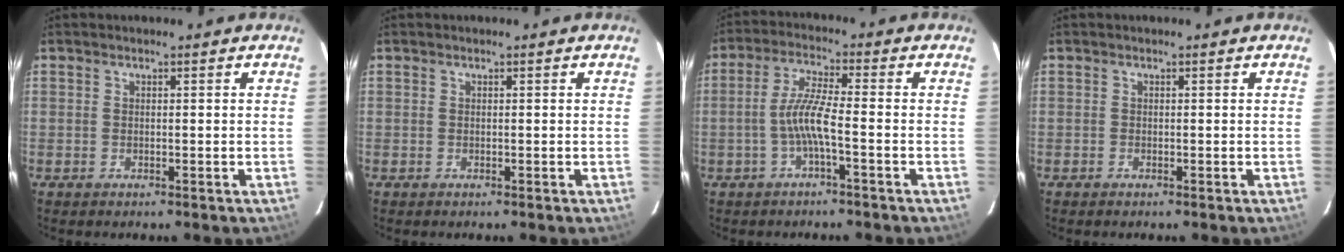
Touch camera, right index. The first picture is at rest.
{"total": 0.0}
{"total": 5.7, "force": [-2.1, 0.0, 5.3], "torque": [-0.116, 0.007, -0.039]}
{"total": 0.0}